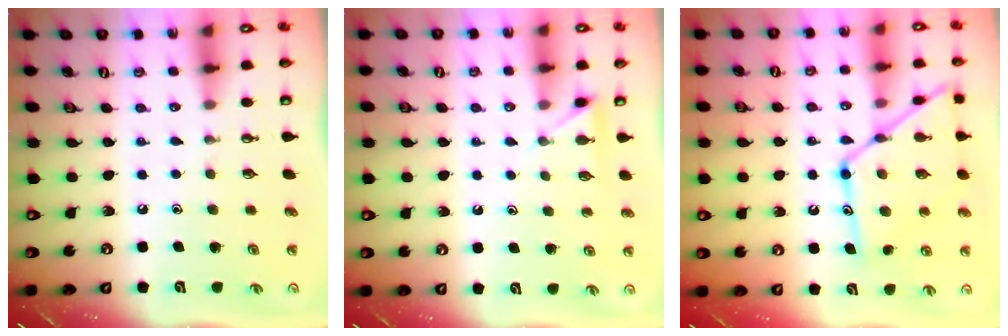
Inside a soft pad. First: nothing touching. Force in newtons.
{"total": 3.5, "press": 3.5, "slide": 0.4}
{"total": 17.1, "press": 17.1, "slide": 1.3}